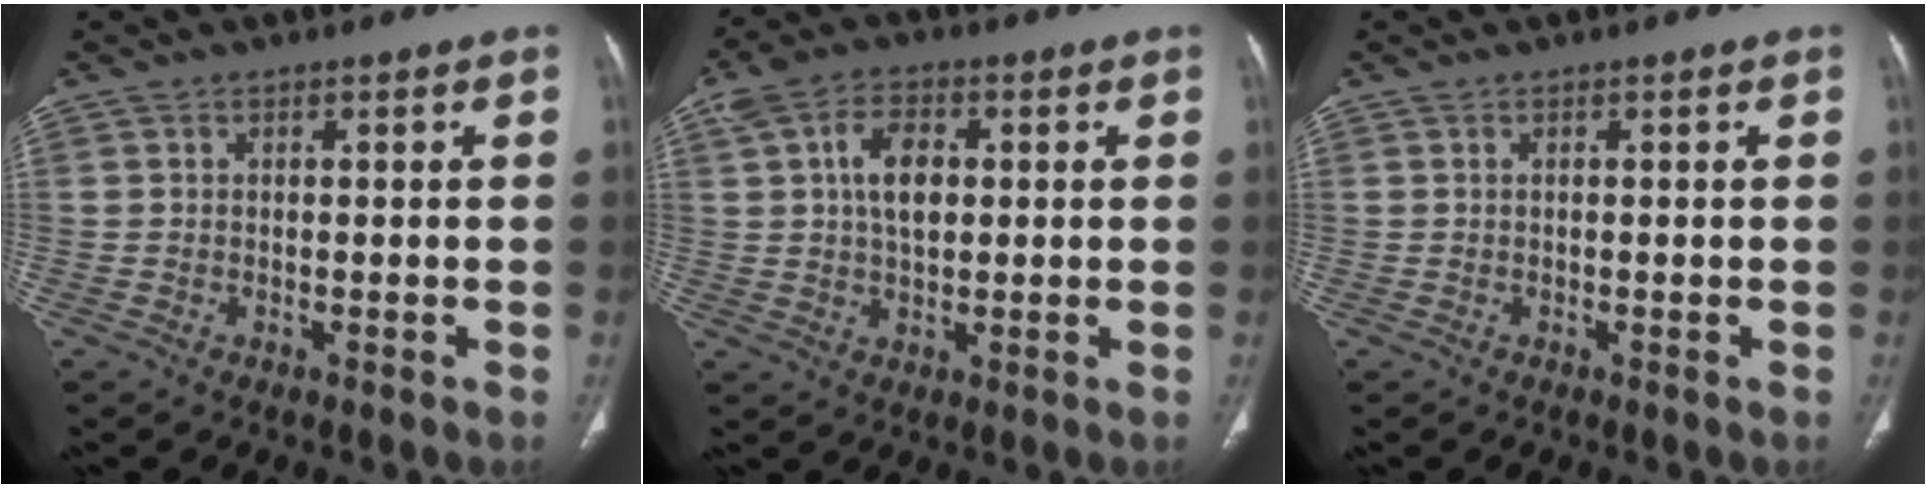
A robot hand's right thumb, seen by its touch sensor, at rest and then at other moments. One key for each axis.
{"total": 8.1, "fx": 1.4, "fy": 5.1, "fz": 6.2, "tx": -0.101, "ty": 0.006, "tz": 0.025}
{"total": 0.0}